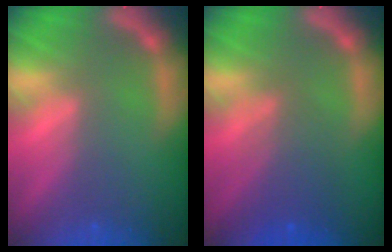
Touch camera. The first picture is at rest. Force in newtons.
{"total": 4.1}